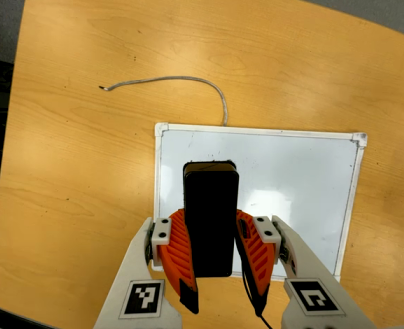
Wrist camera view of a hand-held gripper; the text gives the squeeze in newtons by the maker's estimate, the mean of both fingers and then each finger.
{"total": 8.3, "left": 7.2, "right": 9.3}